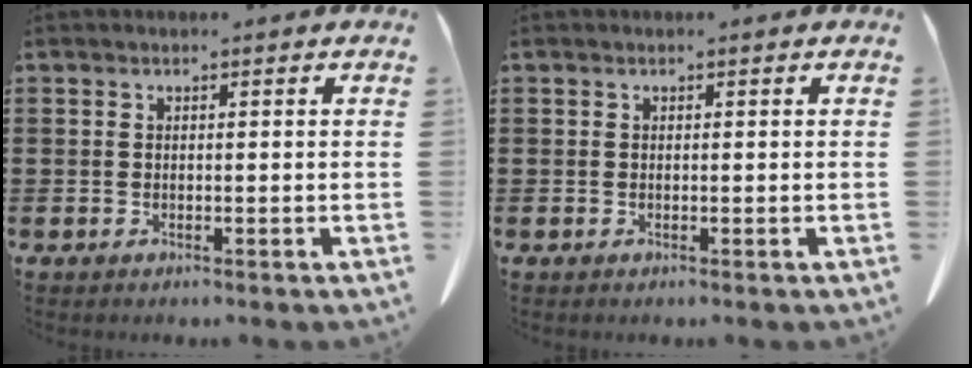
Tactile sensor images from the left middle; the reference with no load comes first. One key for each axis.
{"total": 0.0}